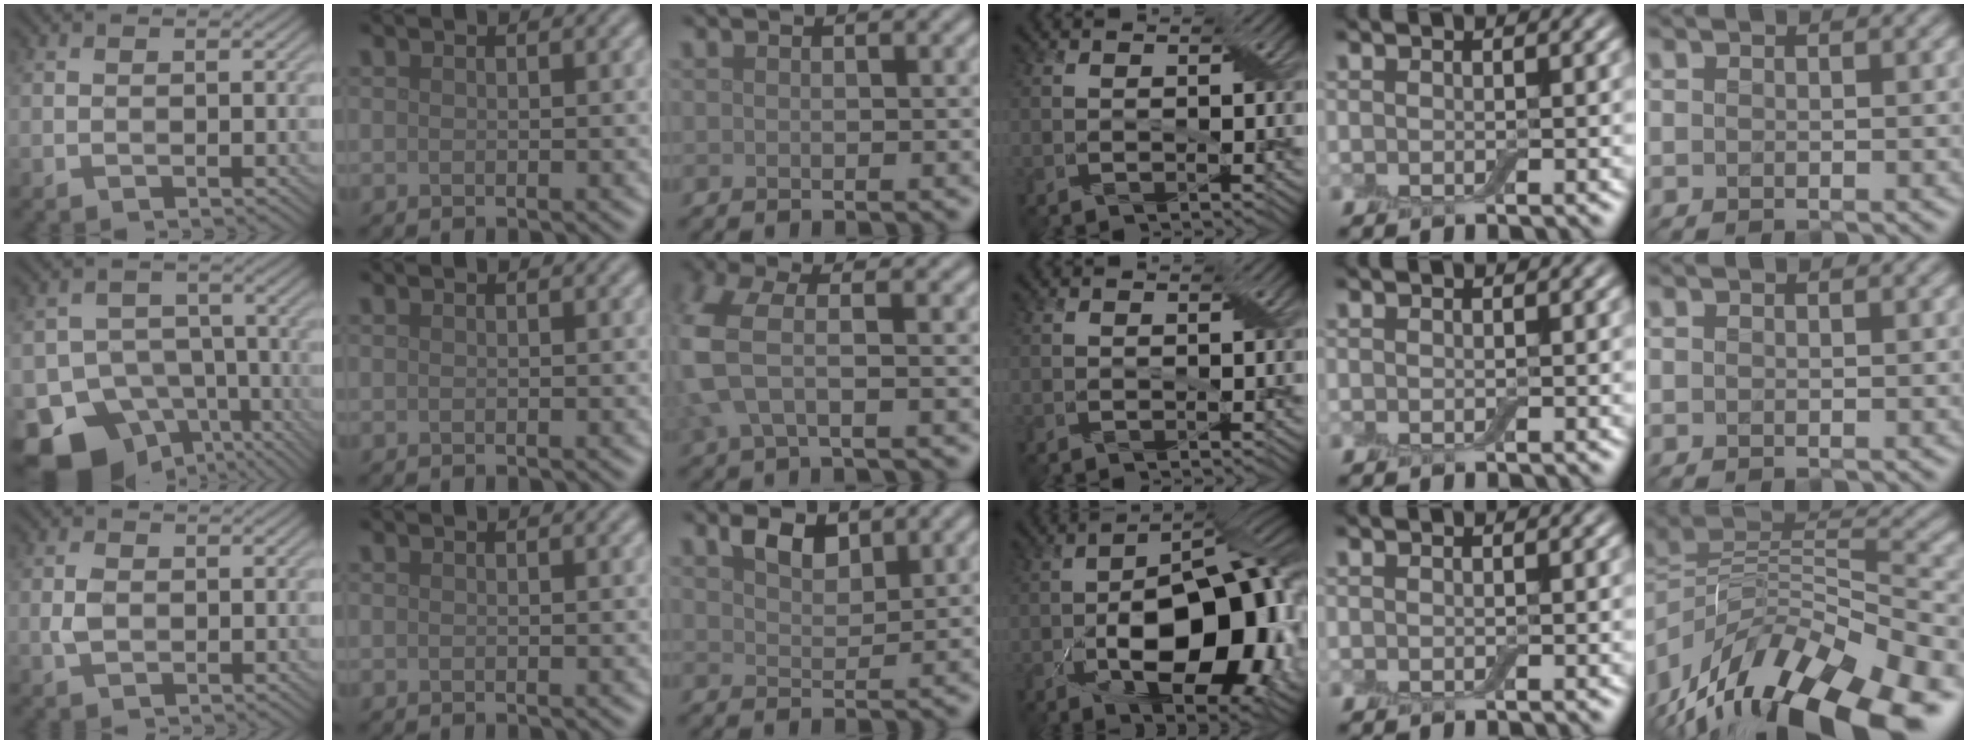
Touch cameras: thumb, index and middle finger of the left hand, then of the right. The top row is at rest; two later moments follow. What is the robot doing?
{"motion": "insert", "object": "airpods case & airpods"}